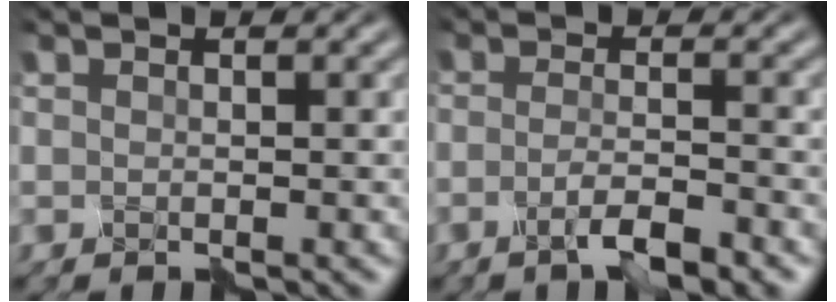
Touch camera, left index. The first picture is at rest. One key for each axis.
{"total": 3.5, "fx": -2.0, "fy": 0.8, "fz": 2.8, "tx": -0.051, "ty": 0.001, "tz": -0.043}